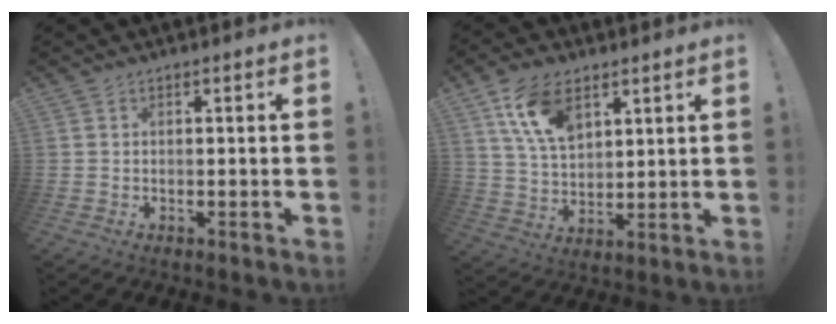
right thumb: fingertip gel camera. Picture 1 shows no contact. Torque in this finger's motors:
{"motor_torque": [1.96, 2.09, 1.10, -0.31, 0.13]}